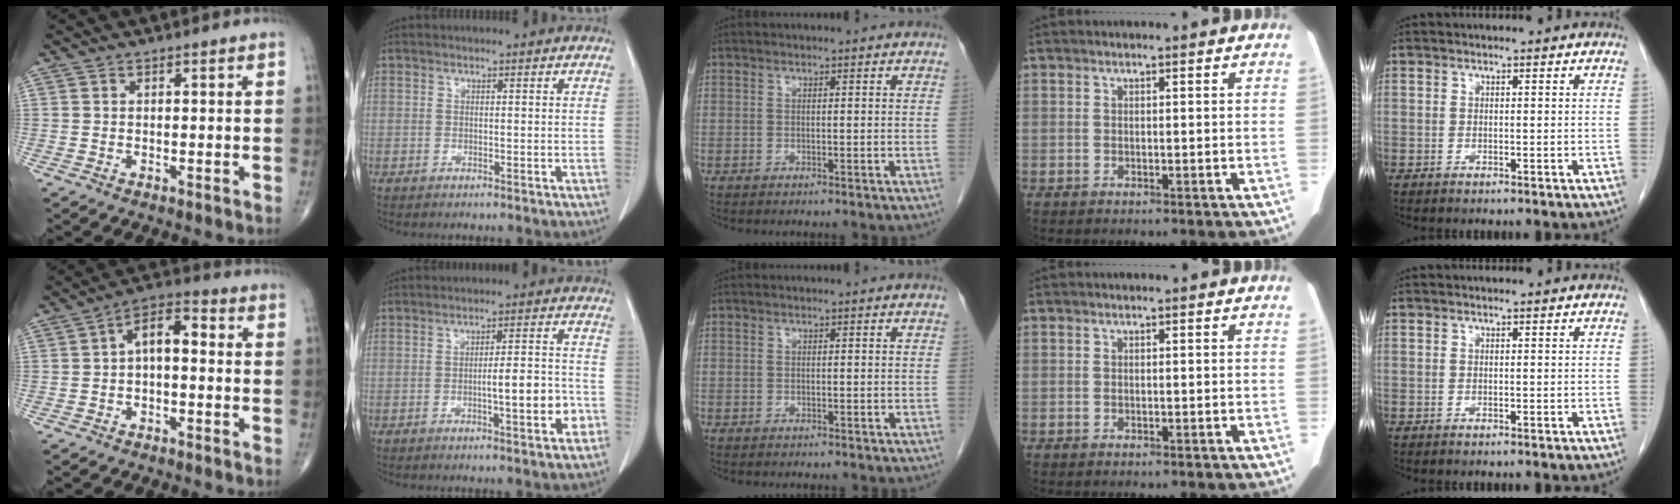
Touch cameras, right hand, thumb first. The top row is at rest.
{"thumb": {"total": 7.0, "force": [0.0, 3.7, 6.0], "torque": [-0.088, 0.033, -0.012]}, "index": {"total": 6.9, "force": [-2.2, 1.0, 6.4], "torque": [-0.093, 0.010, -0.029]}}